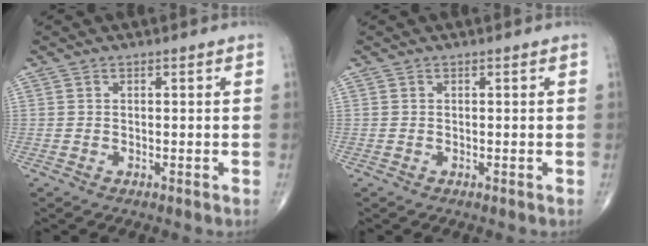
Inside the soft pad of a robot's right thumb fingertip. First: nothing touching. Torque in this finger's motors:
{"motor_torque": [0.00, 0.00, 0.00, 0.00, 0.02]}